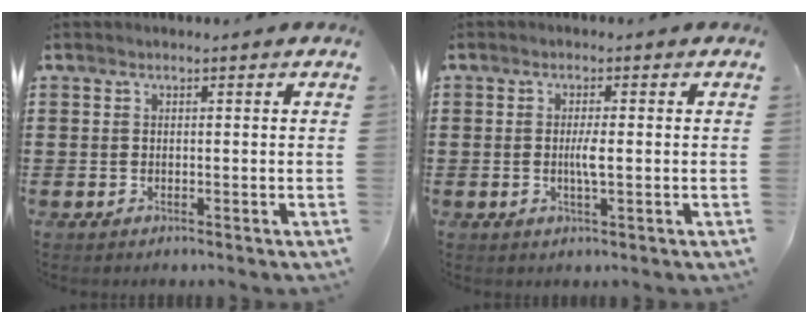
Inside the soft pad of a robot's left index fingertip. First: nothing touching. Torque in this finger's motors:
{"motor_torque": [0.19, 0.04, 0.12, 0.05]}